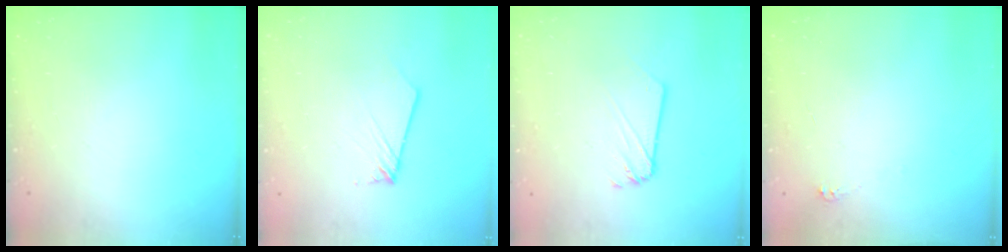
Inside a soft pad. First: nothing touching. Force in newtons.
{"total": 2.8, "press": 2.8, "slide": 0.3}
{"total": 2.5, "press": 2.5, "slide": 0.1}
{"total": 2.5, "press": 2.5, "slide": 0.3}